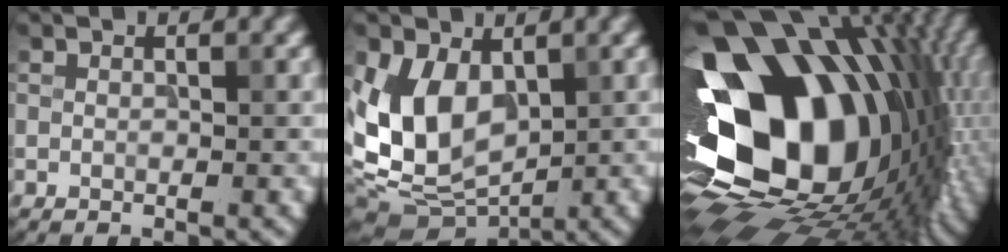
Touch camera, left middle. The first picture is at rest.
{"total": 8.1, "force": [0.8, 5.4, 6.0], "torque": [-0.124, -0.014, 0.013]}
{"total": 19.2, "force": [0.8, 12.8, 14.3], "torque": [-0.239, -0.009, 0.021]}